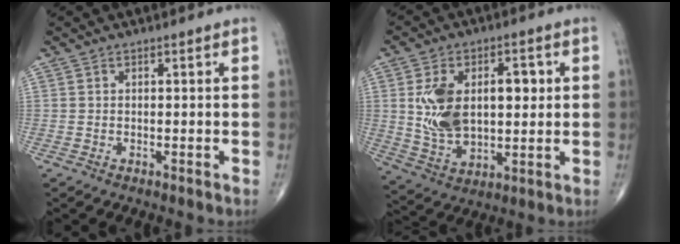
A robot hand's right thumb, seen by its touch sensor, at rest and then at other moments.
{"total": 15.4, "force": [2.2, 9.2, 12.1], "torque": [-0.190, 0.004, 0.051]}